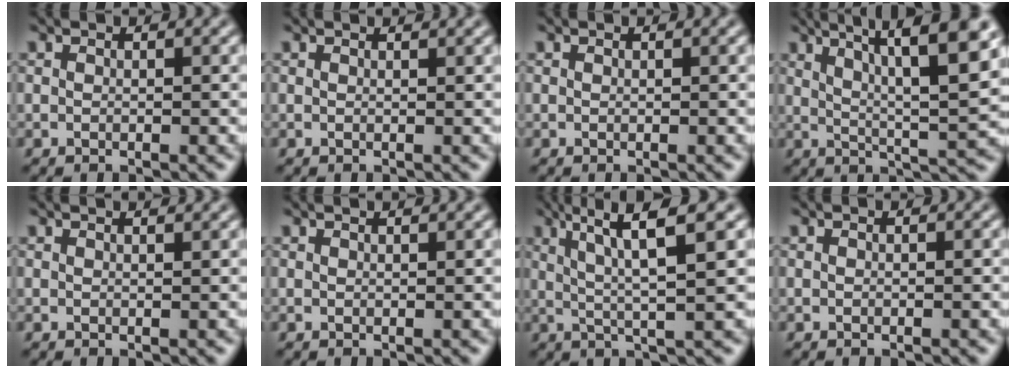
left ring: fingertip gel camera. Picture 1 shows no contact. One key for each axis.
{"total": 1.1, "fx": 1.0, "fy": 0.3, "fz": 0.4, "tx": -0.001, "ty": 0.004, "tz": 0.003}
{"total": 0.0}
{"total": 9.6, "fx": 4.2, "fy": 2.7, "fz": 8.2, "tx": -0.135, "ty": 0.013, "tz": 0.075}
{"total": 1.8, "fx": 1.5, "fy": 0.6, "fz": 0.7, "tx": 0.004, "ty": 0.007, "tz": 0.002}
{"total": 1.6, "fx": 1.3, "fy": 0.5, "fz": 0.6, "tx": 0.004, "ty": 0.006, "tz": 0.001}
{"total": 5.7, "fx": 2.1, "fy": 0.7, "fz": 5.2, "tx": -0.099, "ty": 0.012, "tz": 0.042}
{"total": 0.0}